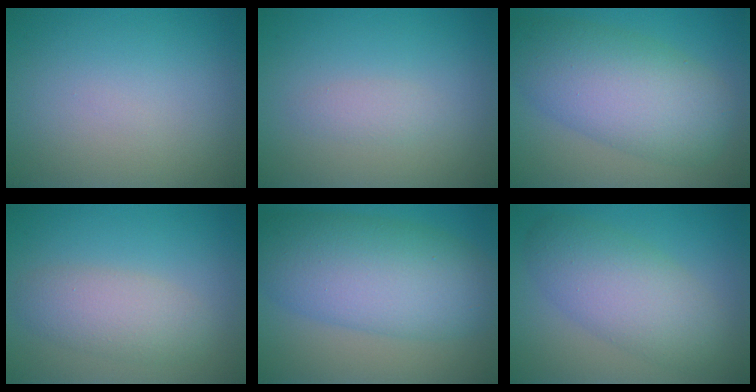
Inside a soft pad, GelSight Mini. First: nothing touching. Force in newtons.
{"total": 1.1, "press": 1.1, "slide": 0.1}
{"total": 8.4, "press": 8.4, "slide": 0.0}
{"total": 3.5, "press": 3.5, "slide": 0.1}
{"total": 9.4, "press": 9.4, "slide": 0.2}
{"total": 5.9, "press": 5.9, "slide": 0.1}